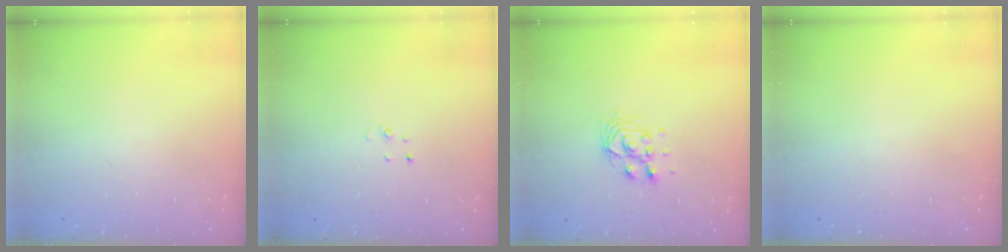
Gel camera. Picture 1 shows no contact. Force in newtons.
{"total": 2.7, "press": 2.7, "slide": 0.3}
{"total": 7.4, "press": 7.4, "slide": 0.8}
{"total": 0.0}